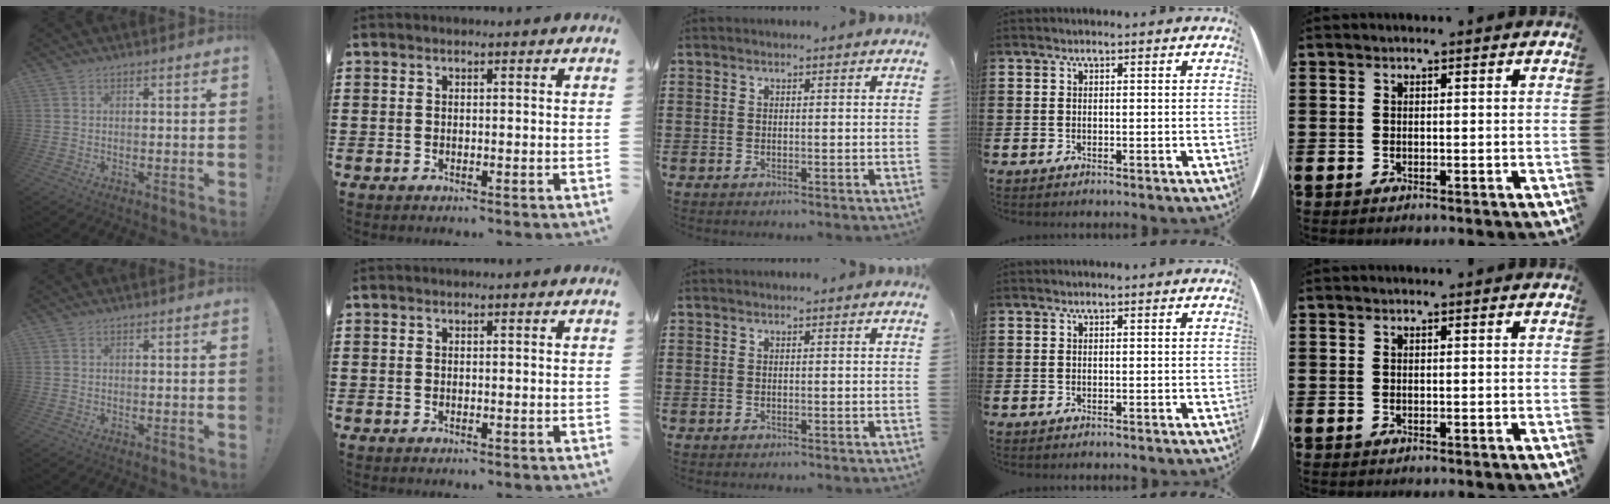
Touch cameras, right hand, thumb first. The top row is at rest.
{}